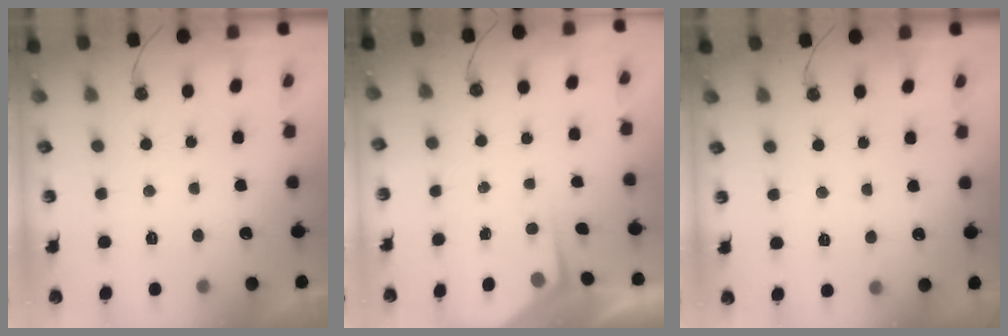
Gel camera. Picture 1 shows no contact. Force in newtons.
{"total": 2.7, "press": 2.7, "slide": 0.3}
{"total": 4.0, "press": 4.0, "slide": 0.5}